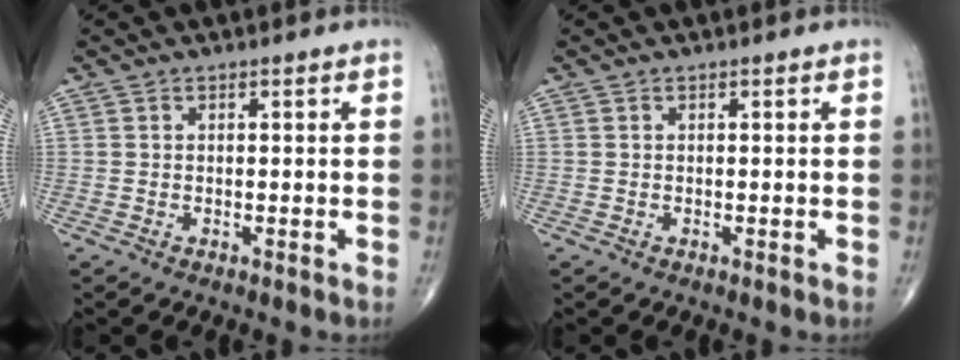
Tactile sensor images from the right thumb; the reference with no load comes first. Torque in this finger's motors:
{"motor_torque": [0.00, 0.00, 0.00, 0.00, 0.00]}